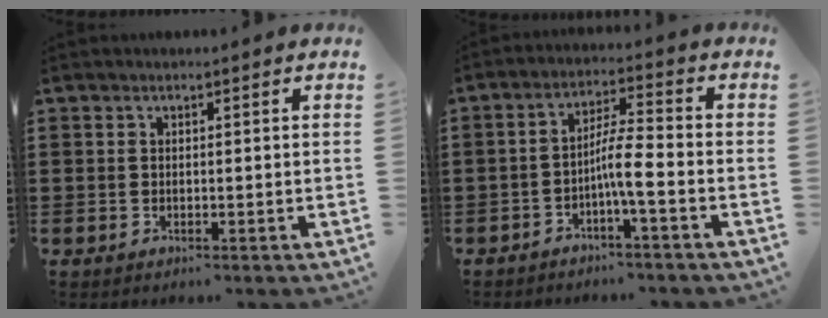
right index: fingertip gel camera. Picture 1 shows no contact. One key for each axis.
{"total": 5.9, "fx": -2.1, "fy": 0.5, "fz": 5.4, "tx": -0.103, "ty": 0.003, "tz": -0.045}